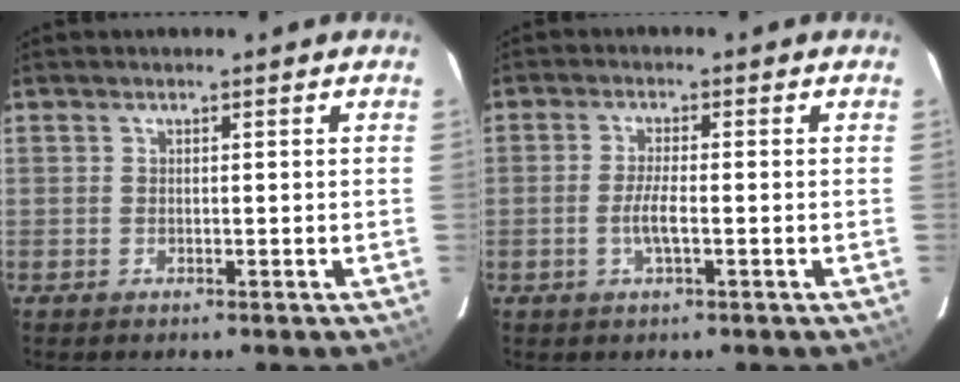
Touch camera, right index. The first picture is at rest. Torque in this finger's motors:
{"motor_torque": [0.61, -0.26, 0.35, 0.07]}